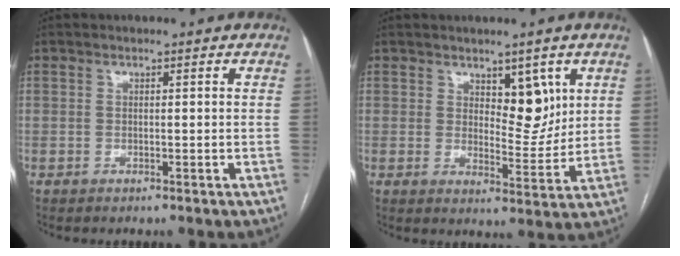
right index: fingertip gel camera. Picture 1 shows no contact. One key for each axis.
{"total": 6.2, "fx": 3.0, "fy": 2.9, "fz": 4.6, "tx": -0.061, "ty": -0.005, "tz": 0.051}